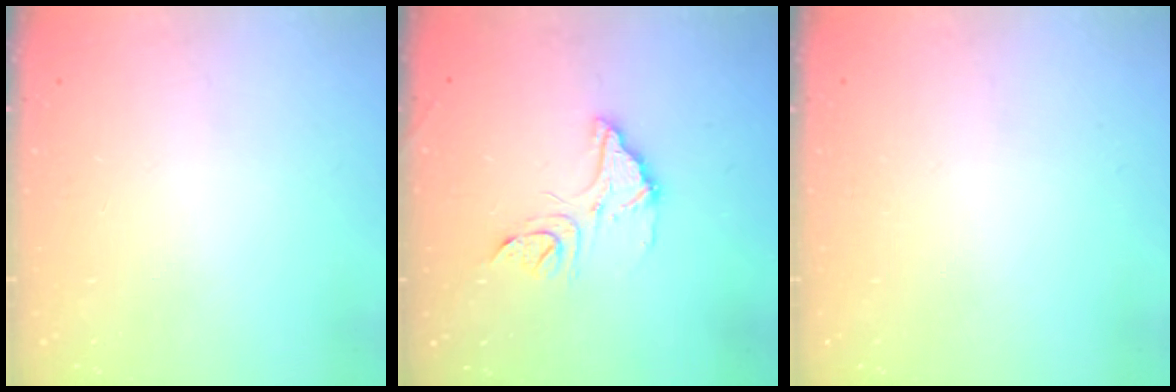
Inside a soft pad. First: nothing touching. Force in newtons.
{"total": 12.3, "press": 12.3, "slide": 1.0}
{"total": 0.0}